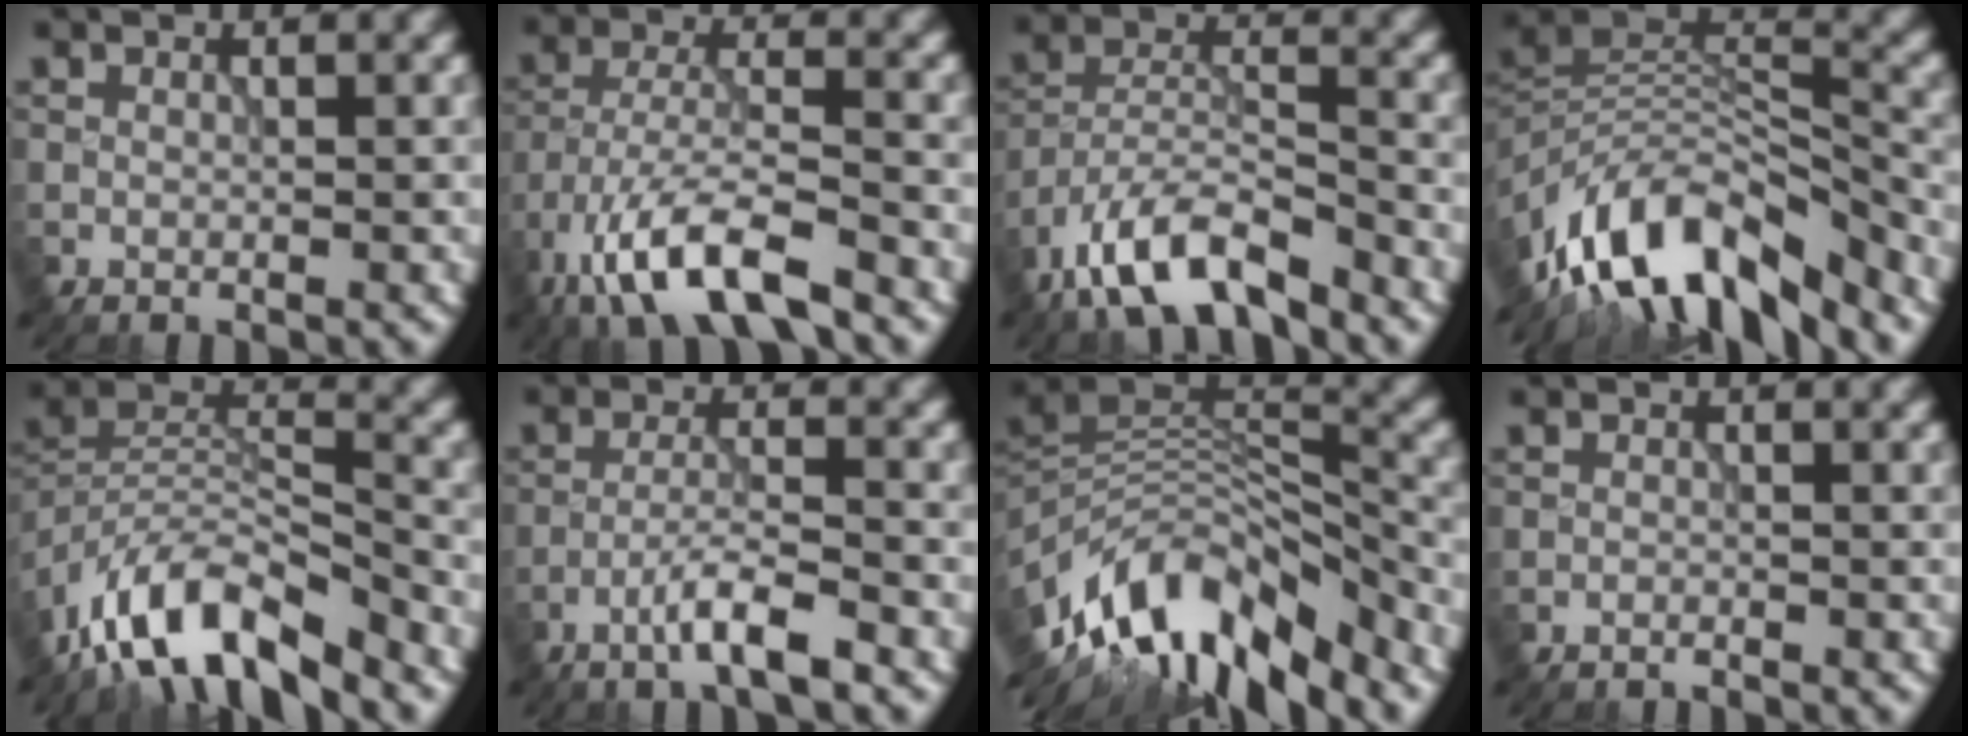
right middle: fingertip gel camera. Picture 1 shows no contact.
{"total": 9.3, "force": [-6.1, 2.6, 6.5], "torque": [-0.120, -0.002, -0.117]}
{"total": 8.0, "force": [-6.0, 2.4, 4.7], "torque": [-0.079, 0.000, -0.119]}
{"total": 12.3, "force": [-8.4, 4.8, 7.6], "torque": [-0.136, 0.025, -0.156]}
{"total": 10.1, "force": [-7.7, 3.2, 5.7], "torque": [-0.089, 0.002, -0.153]}
{"total": 4.0, "force": [-2.5, 0.3, 3.2], "torque": [-0.058, 0.010, -0.055]}
{"total": 12.4, "force": [-8.1, 4.8, 8.0], "torque": [-0.149, 0.023, -0.149]}
{"total": 0.7, "force": [-0.7, 0.1, 0.1], "torque": [0.000, 0.000, -0.016]}